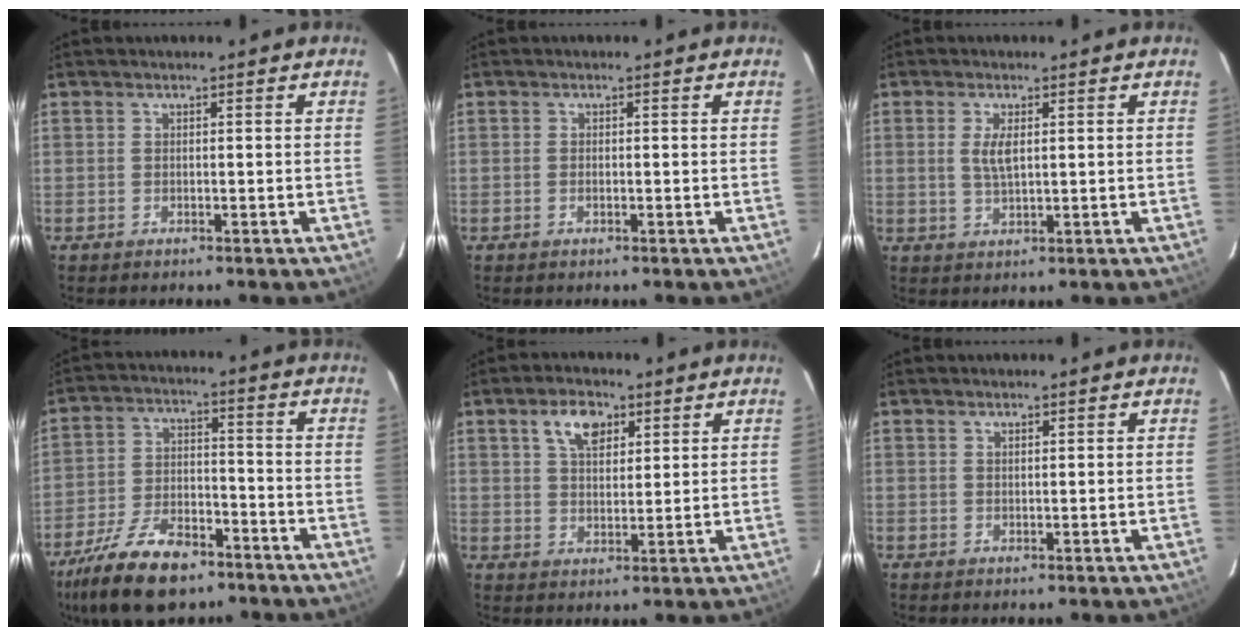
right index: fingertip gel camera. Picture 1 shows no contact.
{"total": 0.9, "force": [-0.3, 0.5, 0.7], "torque": [-0.013, 0.001, -0.005]}
{"total": 3.8, "force": [0.8, 1.5, 3.4], "torque": [-0.066, -0.002, 0.016]}
{"total": 16.4, "force": [-11.4, 7.3, 9.1], "torque": [-0.202, -0.015, -0.198]}
{"total": 6.6, "force": [3.4, 3.7, 4.3], "torque": [-0.072, 0.013, 0.061]}
{"total": 0.7, "force": [0.6, 0.3, 0.3], "torque": [-0.006, 0.002, 0.011]}